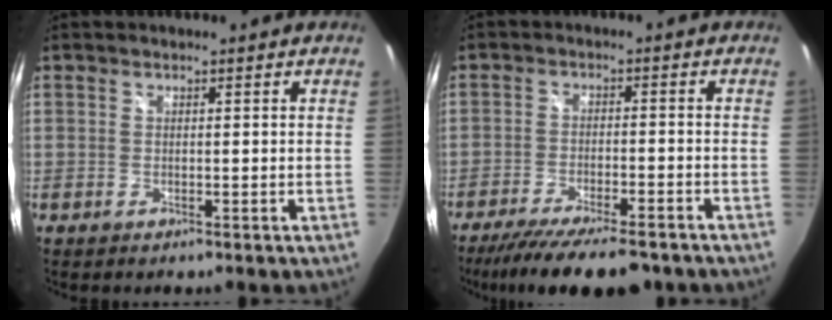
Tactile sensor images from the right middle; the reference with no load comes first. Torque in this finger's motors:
{"motor_torque": [1.07, -1.07, 0.18, 0.08]}